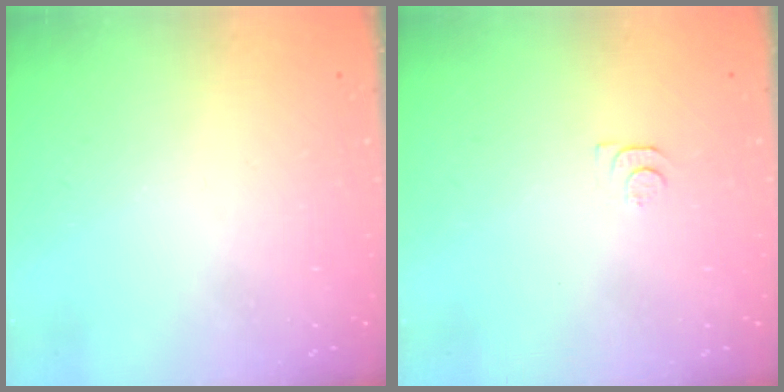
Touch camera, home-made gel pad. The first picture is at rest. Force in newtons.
{"total": 7.2, "press": 7.1, "slide": 0.8}